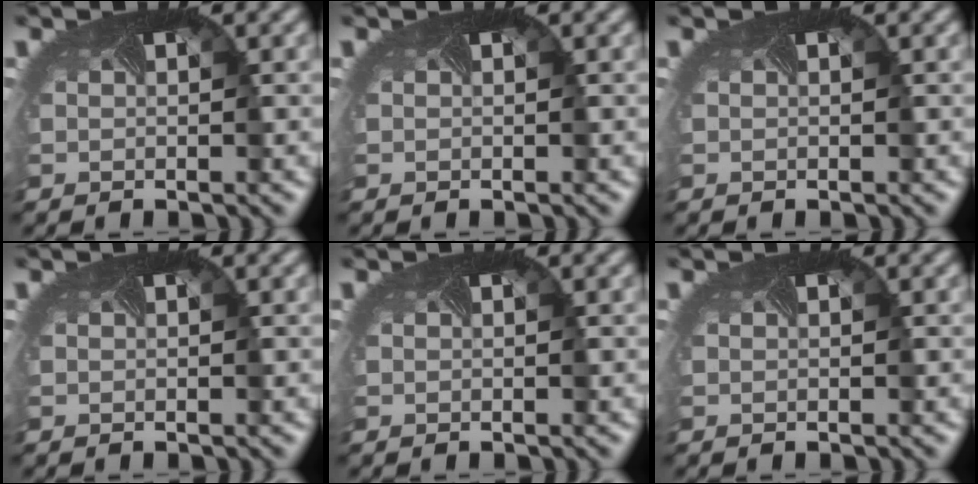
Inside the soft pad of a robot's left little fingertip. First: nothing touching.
{"total": 0.0}
{"total": 0.0}
{"total": 0.0}
{"total": 0.0}
{"total": 0.0}